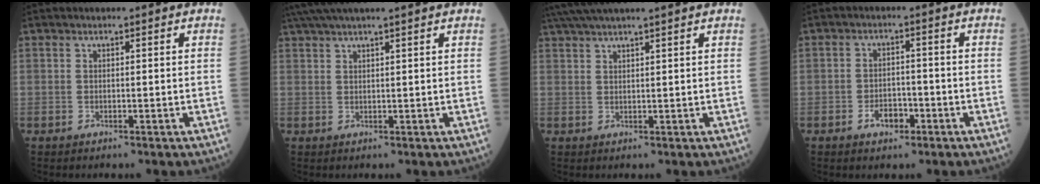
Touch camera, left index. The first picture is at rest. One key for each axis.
{"total": 7.2, "fx": 6.0, "fy": -1.2, "fz": 3.7, "tx": -0.058, "ty": 0.030, "tz": 0.094}
{"total": 8.2, "fx": 7.0, "fy": -1.1, "fz": 4.1, "tx": -0.070, "ty": 0.030, "tz": 0.107}
{"total": 3.5, "fx": -2.0, "fy": 2.1, "fz": 2.0, "tx": -0.033, "ty": 0.002, "tz": -0.034}